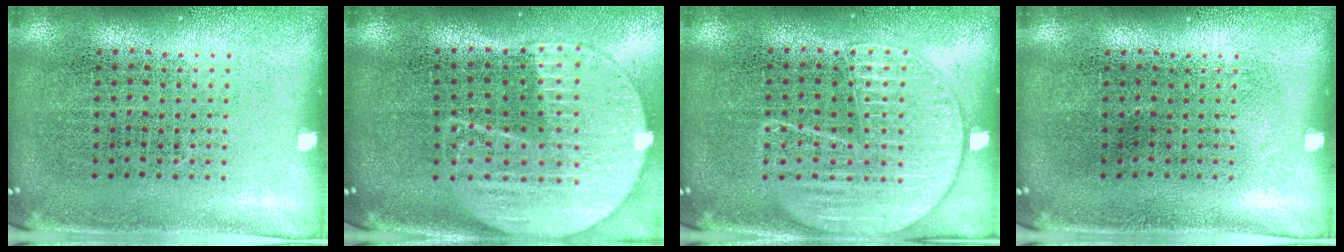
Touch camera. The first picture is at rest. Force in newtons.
{"total": 2.1, "press": 1.8, "slide": 1.1}
{"total": 1.6, "press": 1.6, "slide": 0.1}
{"total": 0.0}